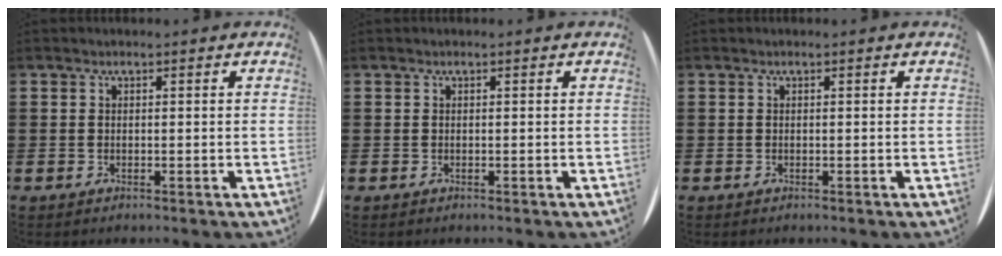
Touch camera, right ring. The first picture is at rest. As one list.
[{"total": 0.0}, {"total": 0.0}]